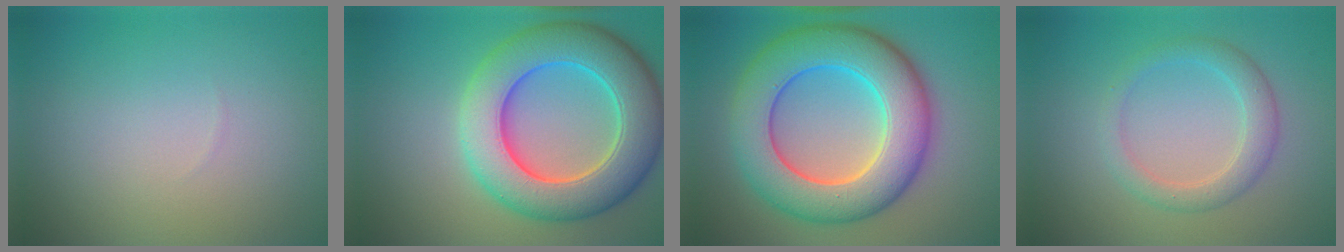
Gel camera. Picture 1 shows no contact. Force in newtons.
{"total": 10.3, "press": 10.3, "slide": 0.6}
{"total": 10.9, "press": 10.8, "slide": 0.6}
{"total": 2.9, "press": 2.9, "slide": 0.1}